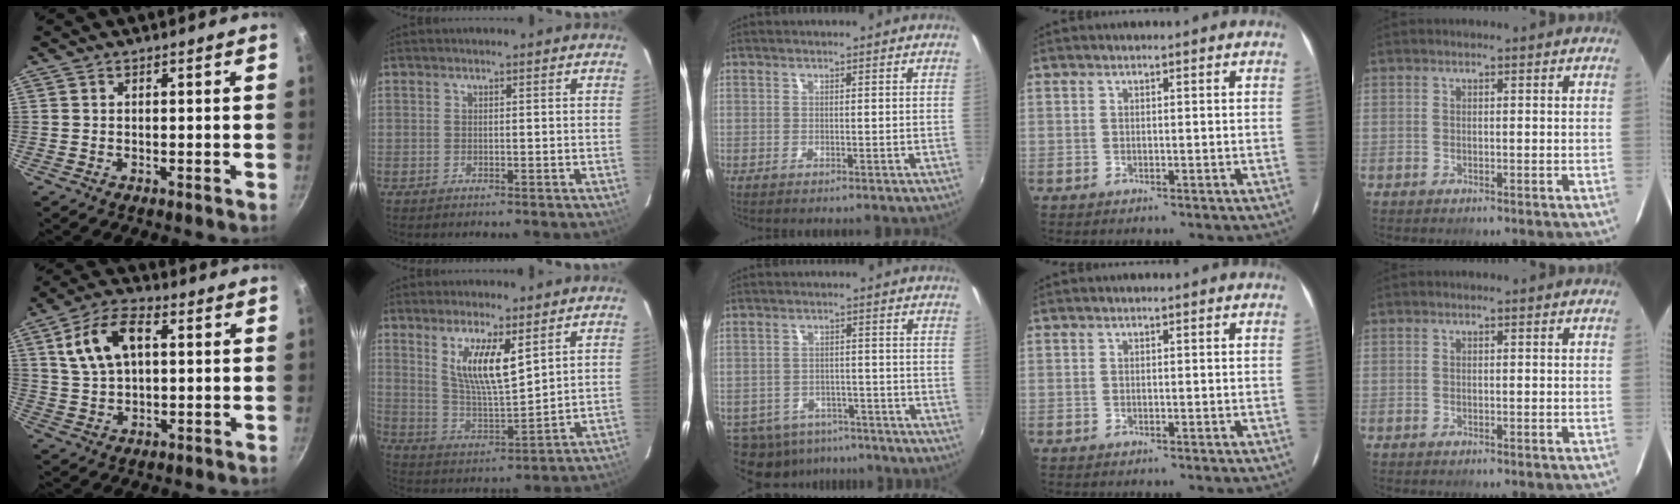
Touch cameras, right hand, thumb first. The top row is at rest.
{"thumb": {"total": 11.8, "force": [3.3, 6.8, 9.1], "torque": [-0.156, 0.015, 0.057]}, "index": {"total": 10.4, "force": [5.2, 2.5, 8.6], "torque": [-0.159, -0.009, 0.107]}, "middle": {"total": 14.3, "force": [-10.0, 8.6, 5.6], "torque": [-0.150, -0.013, -0.133]}}